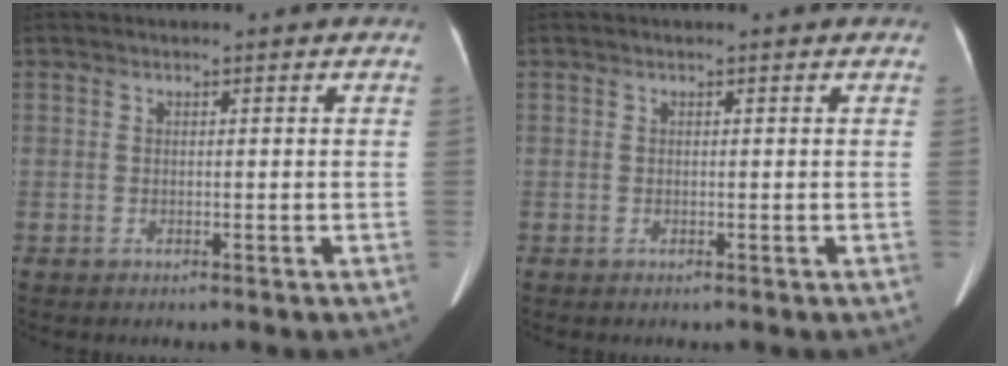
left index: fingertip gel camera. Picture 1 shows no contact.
{"total": 0.0}